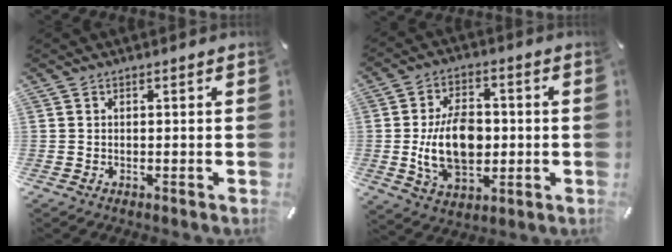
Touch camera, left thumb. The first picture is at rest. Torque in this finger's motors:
{"motor_torque": [0.66, 0.79, 0.98, 0.66, 0.38]}